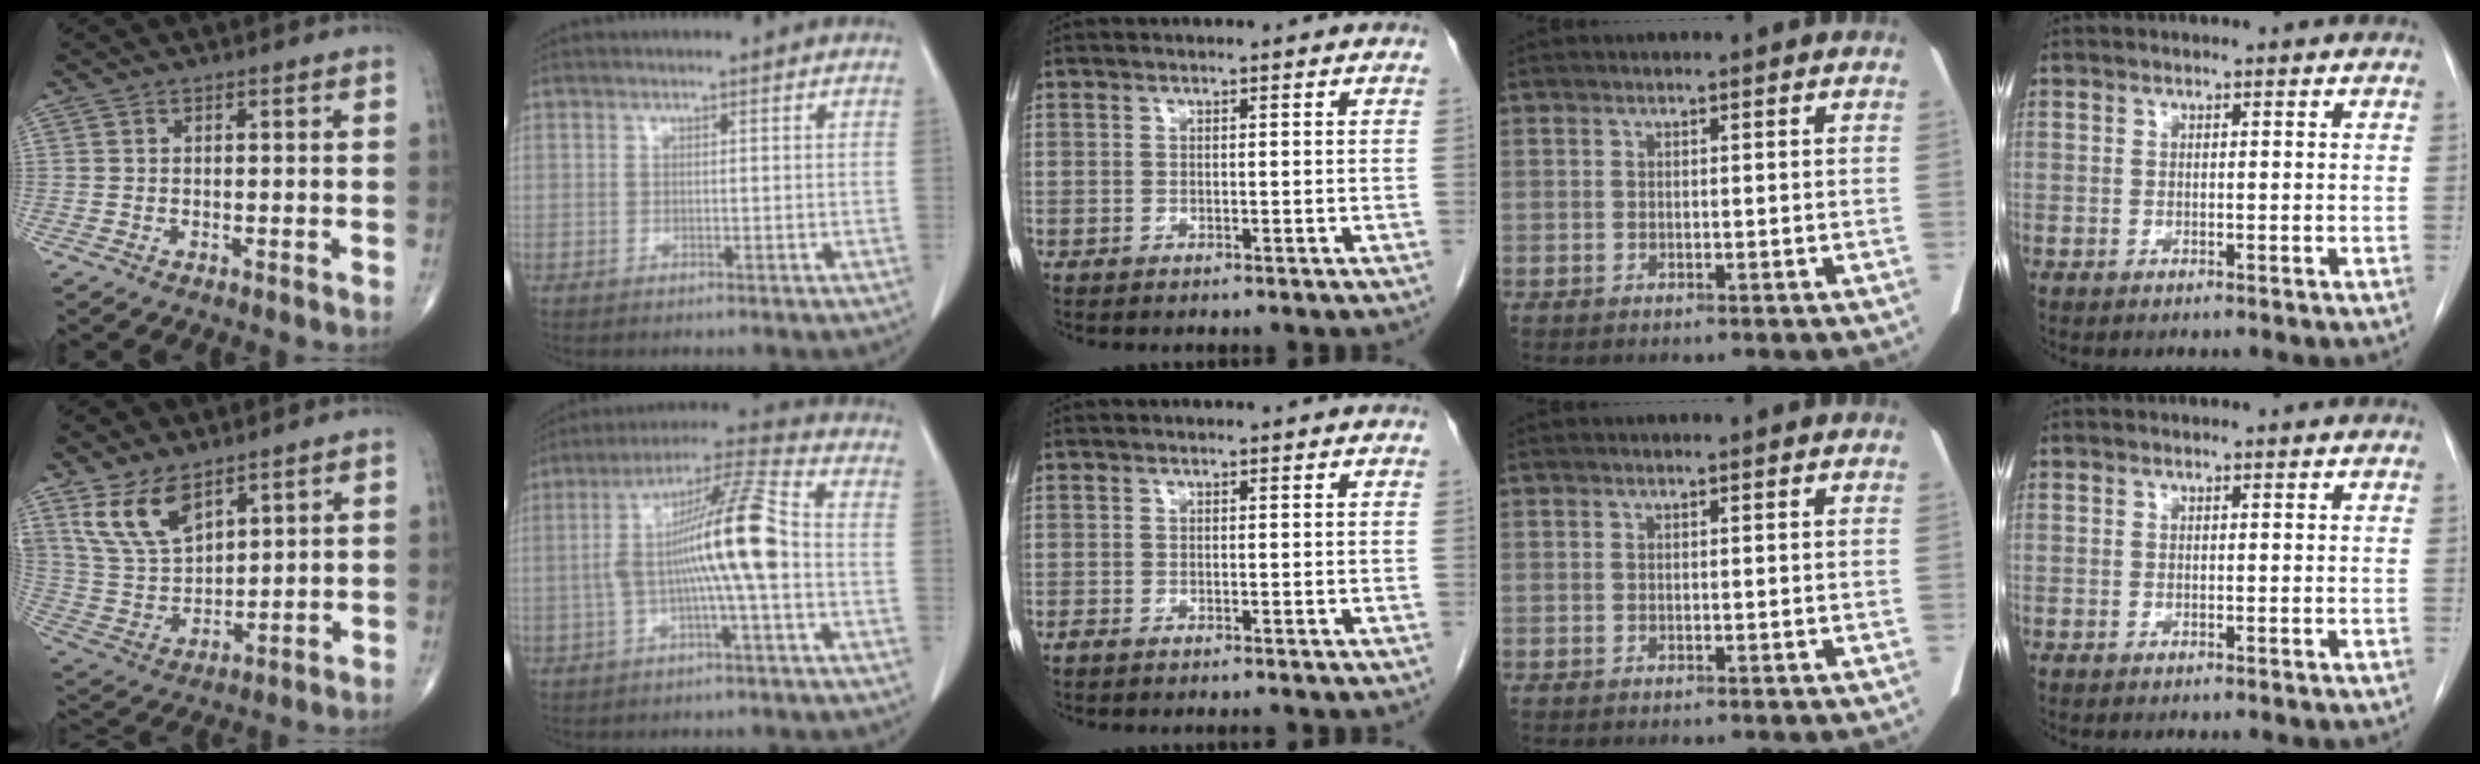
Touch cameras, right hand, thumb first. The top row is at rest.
{"thumb": {"total": 11.5, "force": [7.3, 5.7, 6.9], "torque": [-0.123, -0.031, 0.164]}, "index": {"total": 12.8, "force": [-1.3, 0.3, 12.8], "torque": [-0.229, 0.024, -0.029]}, "middle": {"total": 1.3, "force": [-1.1, 0.1, 0.6], "torque": [-0.014, -0.003, -0.016]}}